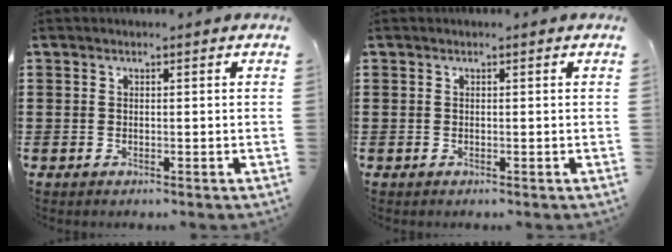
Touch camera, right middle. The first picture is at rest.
{"total": 0.0}